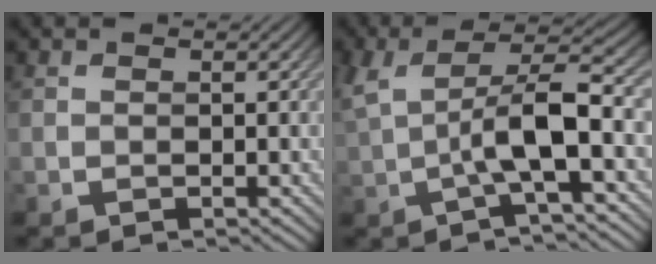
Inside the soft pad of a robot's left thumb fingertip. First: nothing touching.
{"total": 7.8, "force": [0.1, 2.3, 7.4], "torque": [-0.141, 0.017, -0.004]}